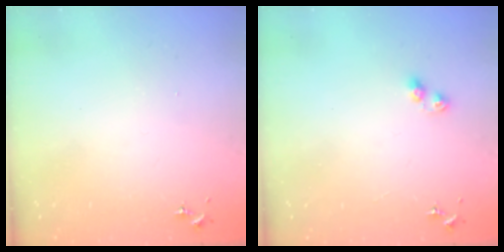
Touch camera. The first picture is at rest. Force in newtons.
{"total": 4.5, "press": 4.5, "slide": 0.5}